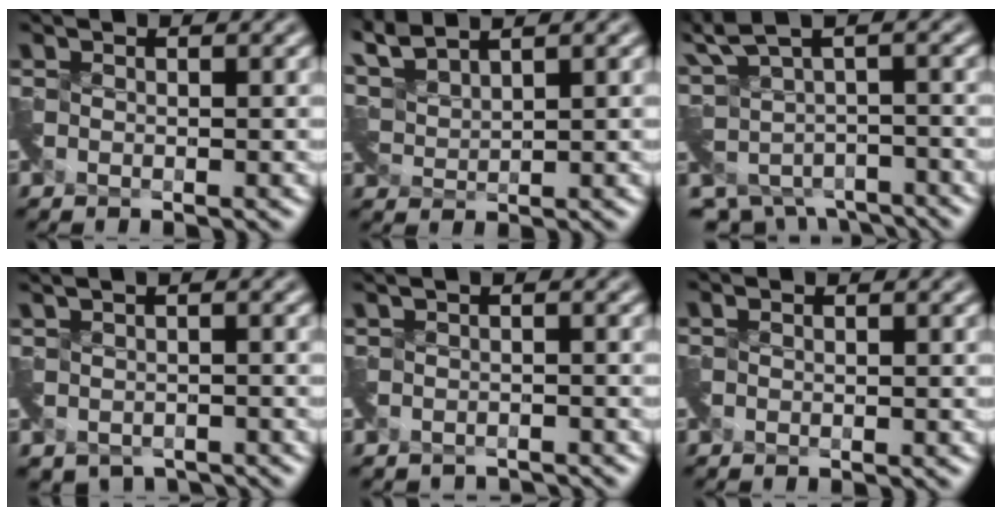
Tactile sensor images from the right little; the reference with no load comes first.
{"total": 3.7, "force": [3.6, 0.1, 0.8], "torque": [-0.033, 0.010, 0.078]}
{"total": 5.6, "force": [-0.3, 3.4, 4.4], "torque": [-0.114, -0.036, 0.024]}
{"total": 3.6, "force": [-1.0, 2.4, 2.5], "torque": [-0.046, -0.025, -0.012]}
{"total": 2.6, "force": [-1.7, 1.2, 1.5], "torque": [-0.030, -0.023, -0.028]}
{"total": 0.0}